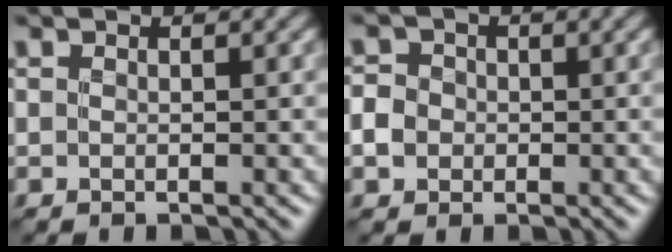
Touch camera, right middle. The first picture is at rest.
{"total": 2.3, "force": [-0.4, 2.1, 0.8], "torque": [-0.010, 0.002, -0.008]}